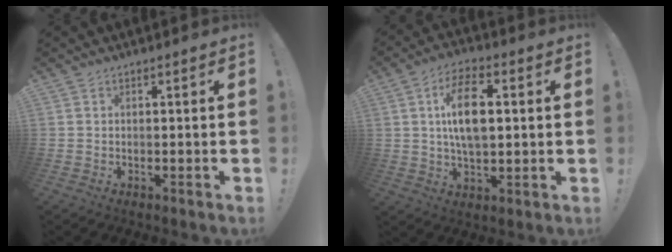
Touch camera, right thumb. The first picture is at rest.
{"total": 13.3, "force": [2.2, 7.6, 10.8], "torque": [-0.180, 0.003, 0.035]}